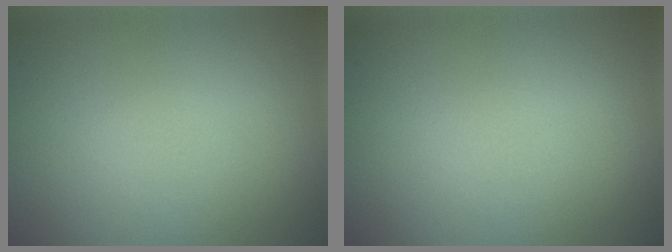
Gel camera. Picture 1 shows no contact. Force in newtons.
{"total": 0.0}